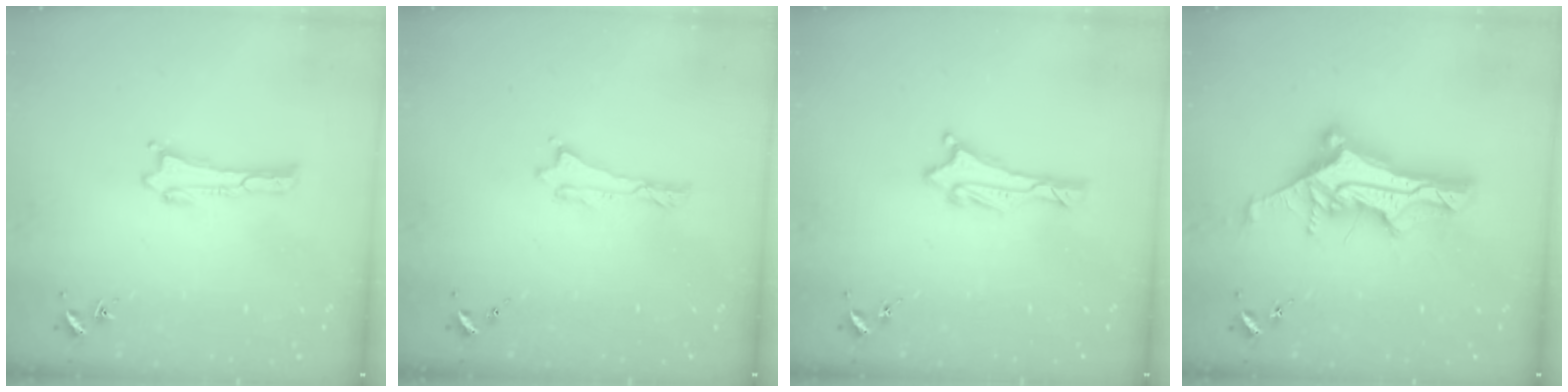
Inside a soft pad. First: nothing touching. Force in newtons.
{"total": 0.0}
{"total": 1.5, "press": 1.5, "slide": 0.2}
{"total": 12.6, "press": 12.6, "slide": 1.0}